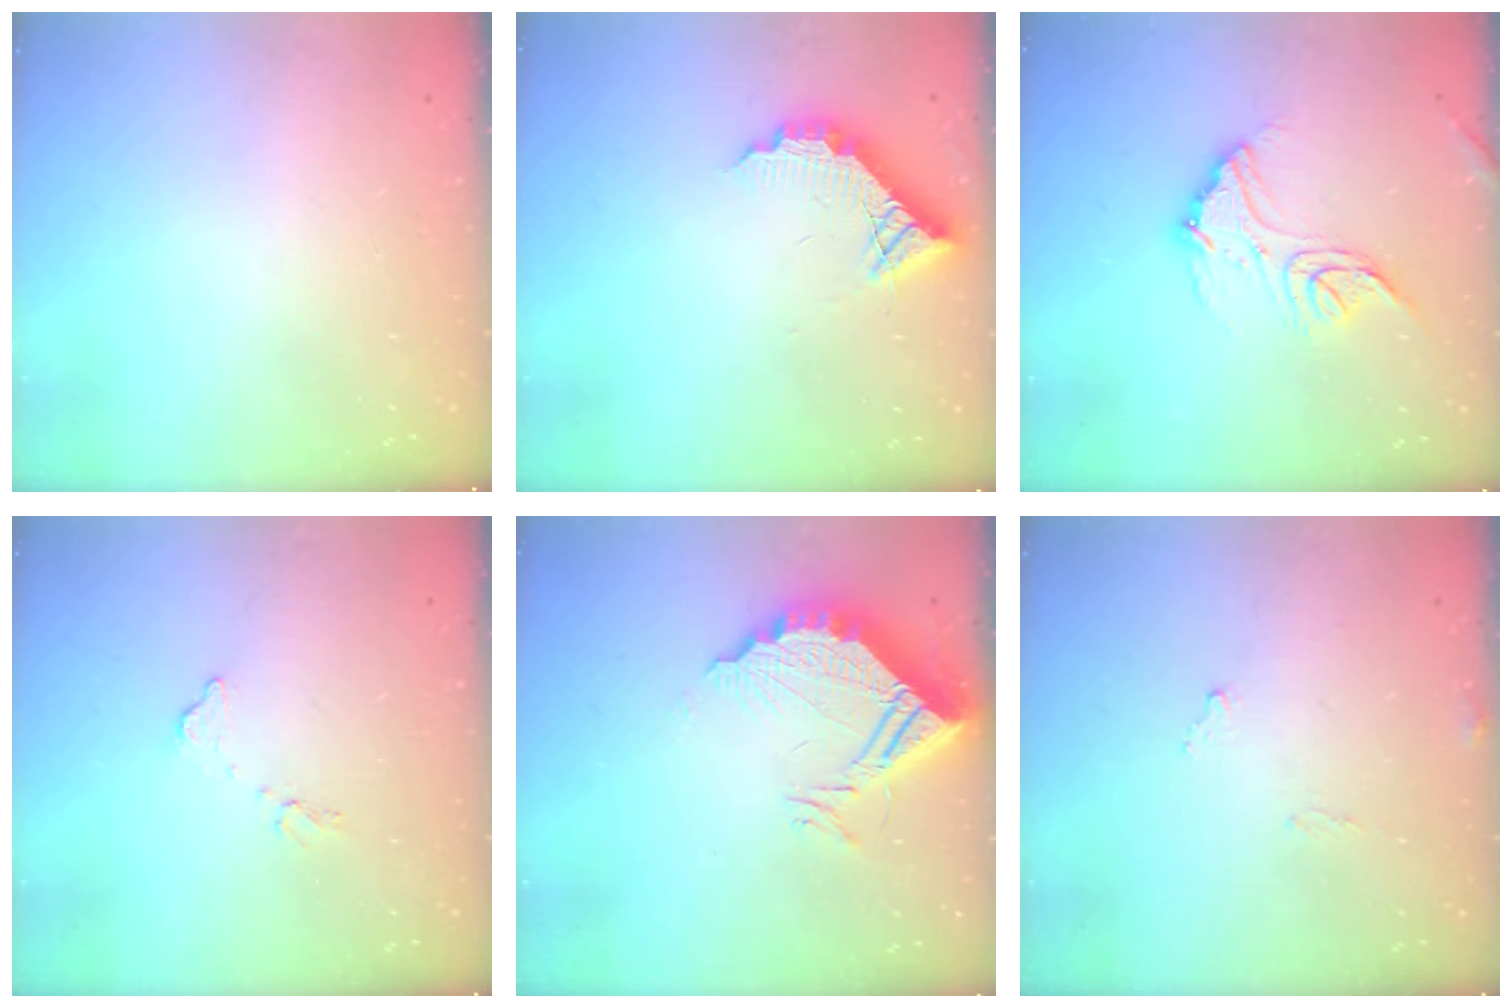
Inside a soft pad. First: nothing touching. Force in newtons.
{"total": 12.0, "press": 12.0, "slide": 0.7}
{"total": 13.8, "press": 13.8, "slide": 0.9}
{"total": 8.8, "press": 8.8, "slide": 0.2}
{"total": 14.1, "press": 14.1, "slide": 1.1}
{"total": 8.6, "press": 8.6, "slide": 0.5}